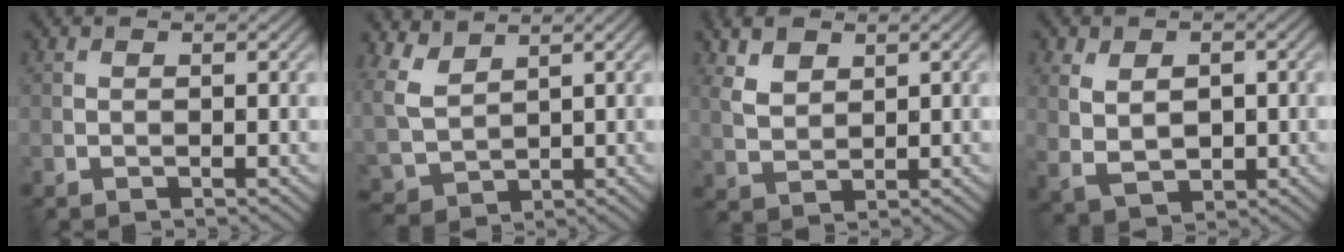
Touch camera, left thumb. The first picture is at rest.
{"total": 6.0, "force": [3.7, 3.4, 3.3], "torque": [-0.099, 0.000, 0.082]}
{"total": 4.3, "force": [2.3, 2.4, 2.7], "torque": [-0.064, 0.001, 0.050]}
{"total": 6.1, "force": [1.1, 4.4, 4.1], "torque": [-0.089, -0.005, 0.030]}